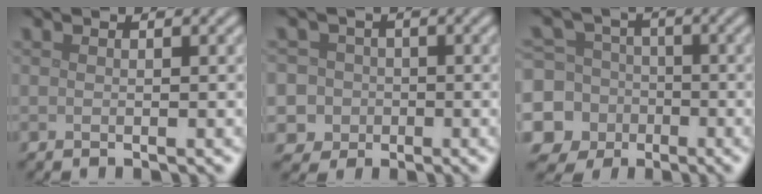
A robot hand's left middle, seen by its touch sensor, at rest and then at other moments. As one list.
[{"total": 6.6, "force": [-1.2, 6.3, 1.4], "torque": [-0.023, 0.015, -0.055]}, {"total": 11.2, "force": [-3.6, 10.4, 2.3], "torque": [-0.087, -0.021, -0.080]}]